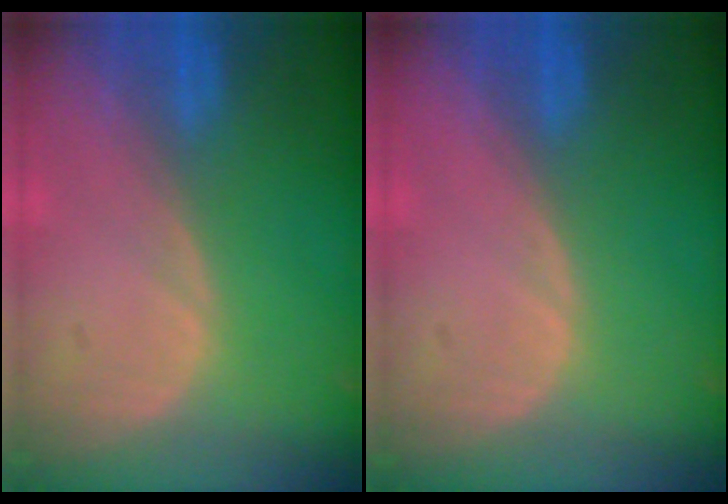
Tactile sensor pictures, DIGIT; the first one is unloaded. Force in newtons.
{"total": 0.0}